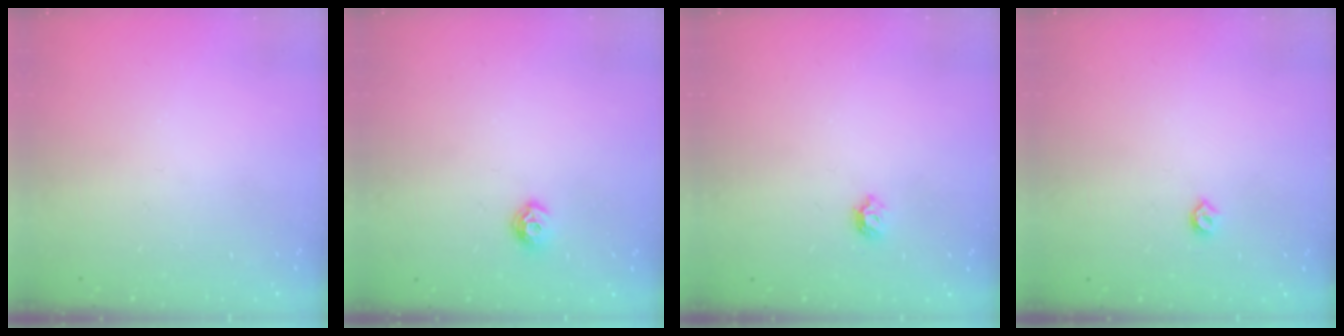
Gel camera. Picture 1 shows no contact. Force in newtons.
{"total": 7.5, "press": 7.4, "slide": 0.7}
{"total": 5.9, "press": 5.8, "slide": 0.9}
{"total": 4.0, "press": 3.9, "slide": 0.8}